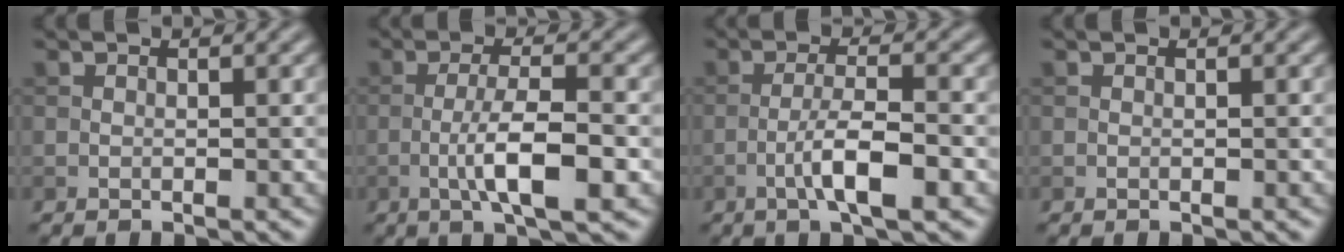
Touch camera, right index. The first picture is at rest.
{"total": 5.6, "force": [-1.6, 1.2, 5.2], "torque": [-0.092, 0.004, -0.032]}
{"total": 4.7, "force": [-1.9, 0.9, 4.2], "torque": [-0.076, 0.005, -0.036]}
{"total": 0.0}